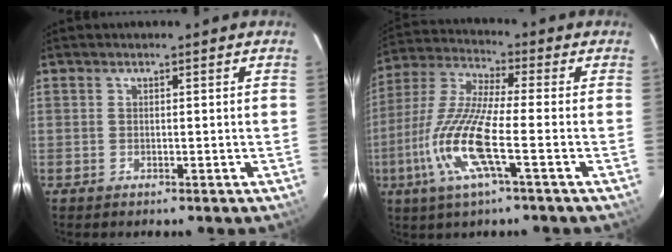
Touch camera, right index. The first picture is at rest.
{"total": 13.5, "force": [-4.4, 1.3, 12.7], "torque": [-0.276, -0.005, -0.094]}